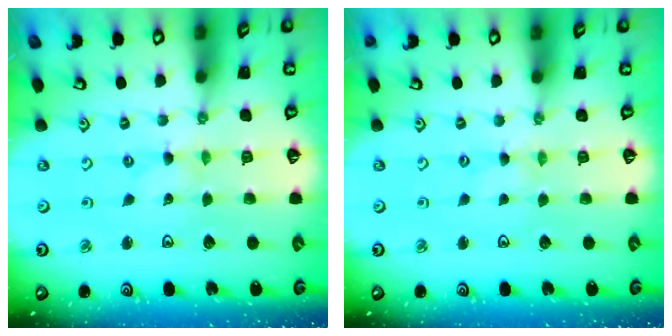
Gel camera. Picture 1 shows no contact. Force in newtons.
{"total": 0.0}